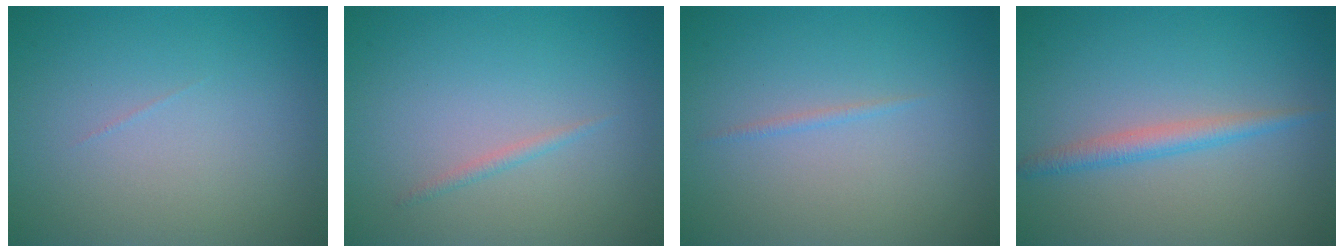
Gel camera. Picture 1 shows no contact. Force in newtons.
{"total": 0.7, "press": 0.7, "slide": 0.1}
{"total": 0.5, "press": 0.5, "slide": 0.1}
{"total": 2.0, "press": 2.0, "slide": 0.1}